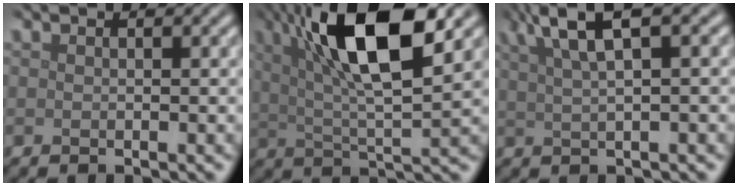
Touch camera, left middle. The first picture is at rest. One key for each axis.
{"total": 11.4, "fx": 4.6, "fy": 3.1, "fz": 10.0, "tx": -0.173, "ty": 0.013, "tz": 0.075}
{"total": 6.4, "fx": 3.7, "fy": 1.6, "fz": 4.9, "tx": -0.073, "ty": 0.023, "tz": 0.064}